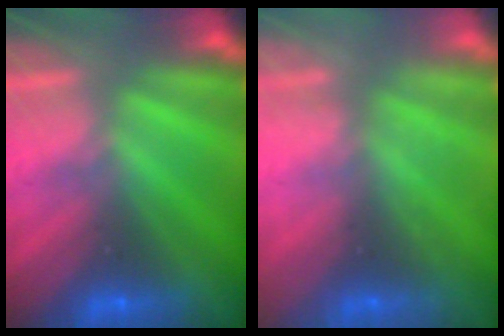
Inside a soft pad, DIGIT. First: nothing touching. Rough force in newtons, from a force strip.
{"total": 2.1}